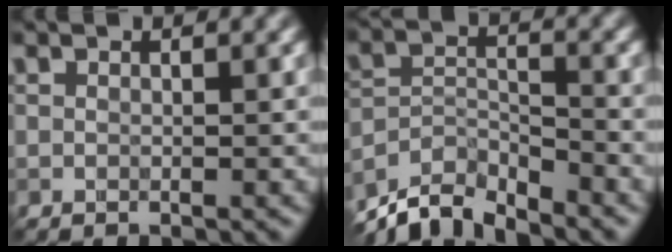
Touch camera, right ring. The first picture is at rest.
{"total": 6.2, "force": [-5.8, 1.4, 1.5], "torque": [-0.028, -0.009, -0.105]}